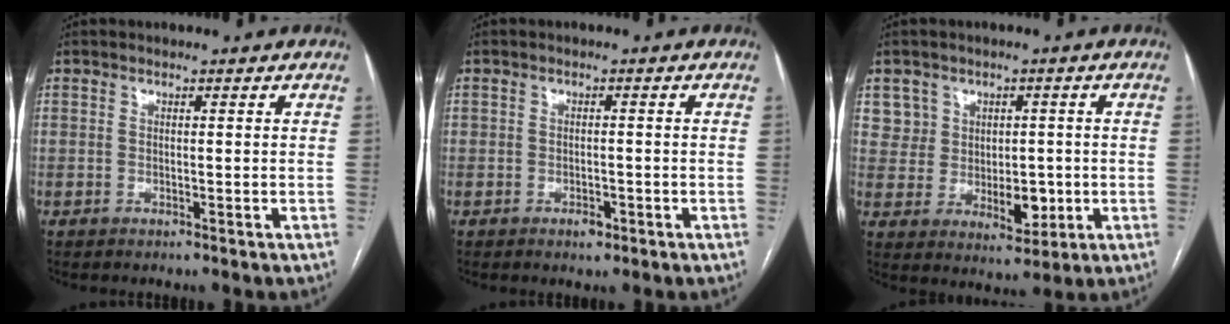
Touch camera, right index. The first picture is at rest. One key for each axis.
{"total": 1.7, "fx": -1.0, "fy": 0.9, "fz": 1.0, "tx": -0.014, "ty": 0.002, "tz": -0.010}
{"total": 6.8, "fx": 0.9, "fy": 6.2, "fz": 2.8, "tx": -0.029, "ty": 0.011, "tz": 0.029}